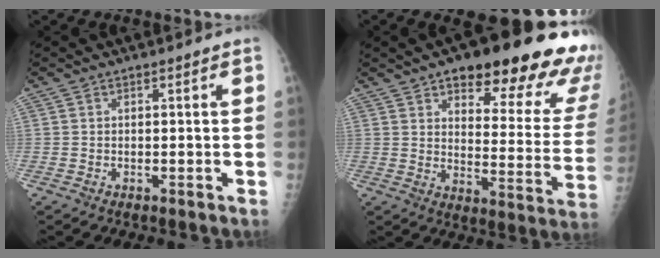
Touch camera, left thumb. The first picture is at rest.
{"total": 25.8, "force": [17.4, 8.4, 17.1], "torque": [-0.168, -0.073, 0.214]}